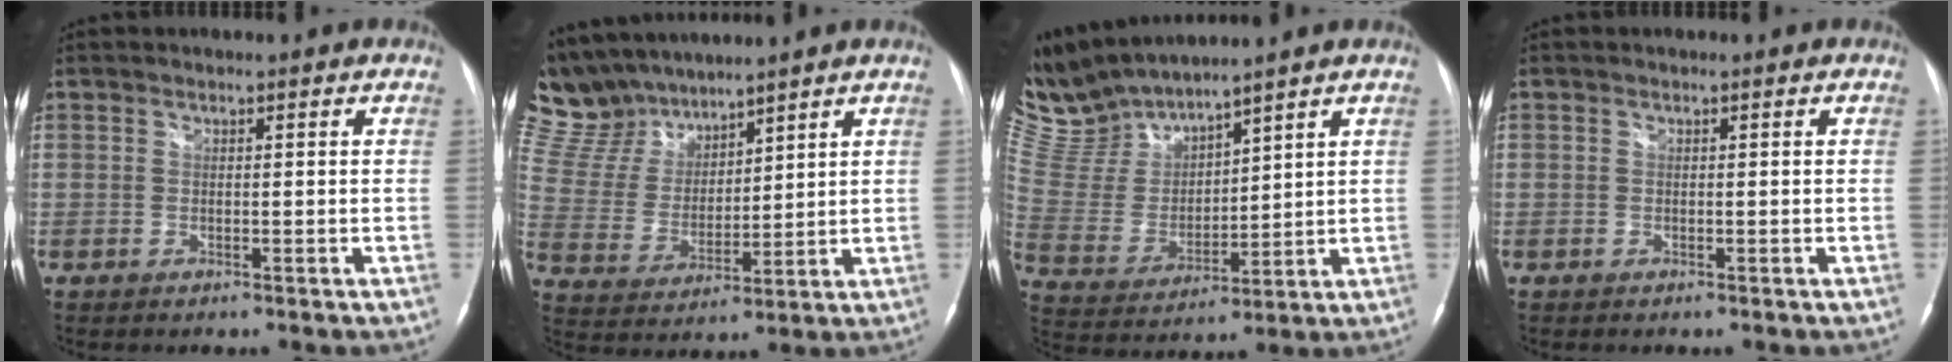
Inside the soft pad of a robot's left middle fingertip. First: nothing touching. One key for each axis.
{"total": 12.2, "fx": 11.1, "fy": 4.0, "fz": 3.0, "tx": -0.082, "ty": 0.022, "tz": 0.230}
{"total": 11.5, "fx": 11.2, "fy": 1.1, "fz": 2.3, "tx": -0.074, "ty": 0.007, "tz": 0.246}
{"total": 0.0}